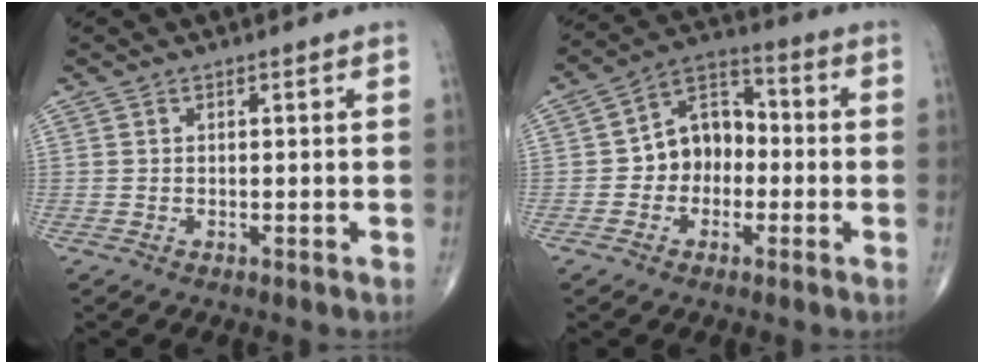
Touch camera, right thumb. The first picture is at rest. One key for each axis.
{"total": 9.9, "fx": -1.3, "fy": 7.6, "fz": 6.3, "tx": -0.067, "ty": 0.038, "tz": -0.038}